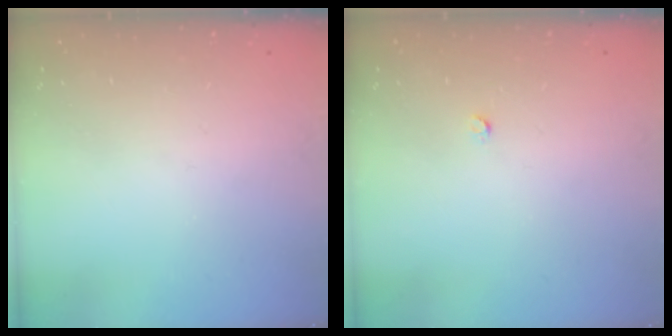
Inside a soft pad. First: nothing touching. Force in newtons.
{"total": 2.2, "press": 2.2, "slide": 0.3}